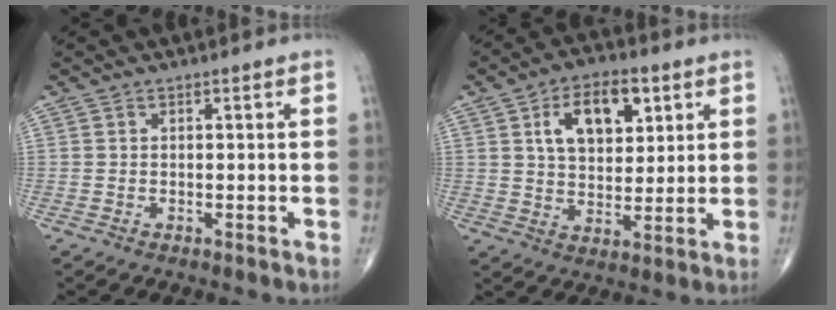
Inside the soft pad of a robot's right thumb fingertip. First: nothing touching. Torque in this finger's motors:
{"motor_torque": [-0.66, 1.52, 0.80, 0.30, 0.09]}